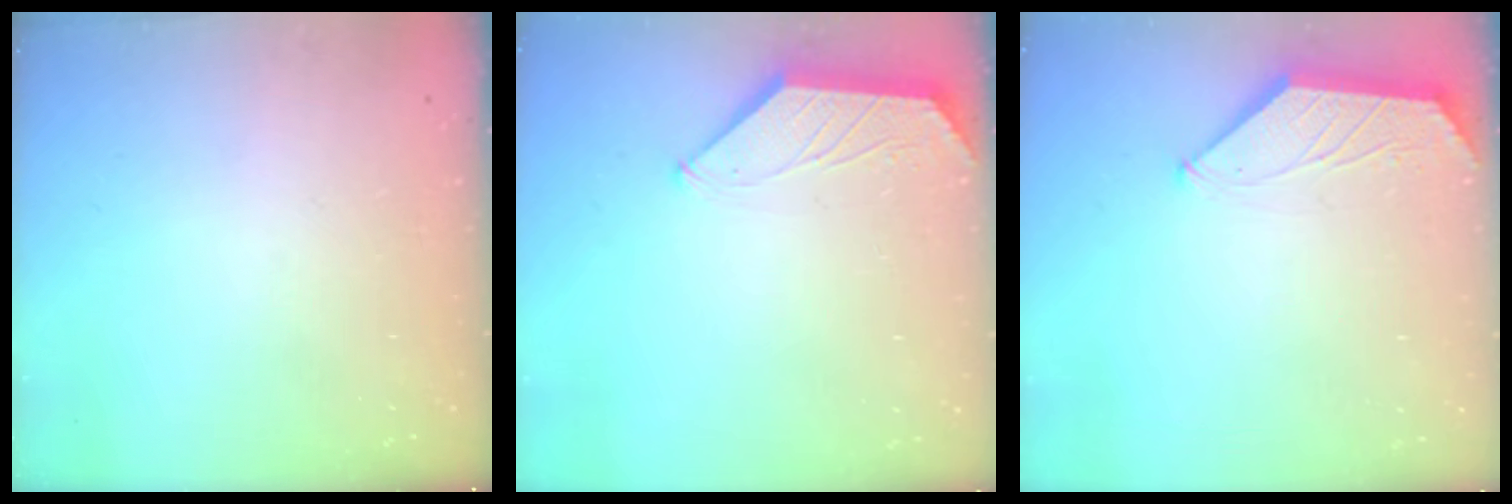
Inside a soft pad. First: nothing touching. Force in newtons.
{"total": 1.1, "press": 1.1, "slide": 0.3}
{"total": 1.6, "press": 1.6, "slide": 0.3}